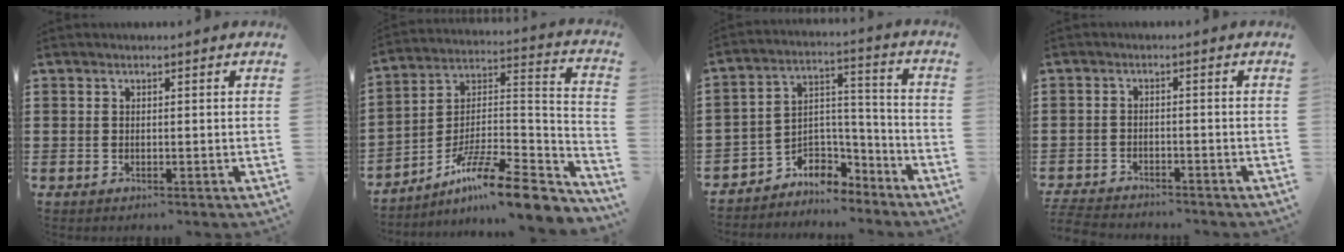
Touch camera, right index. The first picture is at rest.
{"total": 12.9, "force": [-9.1, 1.9, 8.9], "torque": [-0.156, 0.007, -0.170]}
{"total": 4.9, "force": [-3.7, 3.1, 0.4], "torque": [-0.017, 0.004, -0.076]}
{"total": 3.0, "force": [-3.0, 0.1, 0.2], "torque": [-0.016, -0.006, -0.066]}